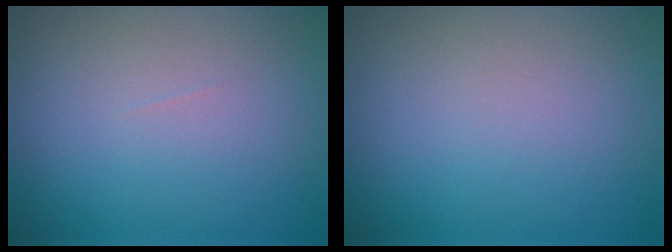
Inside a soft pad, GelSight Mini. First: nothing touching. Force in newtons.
{"total": 0.0}